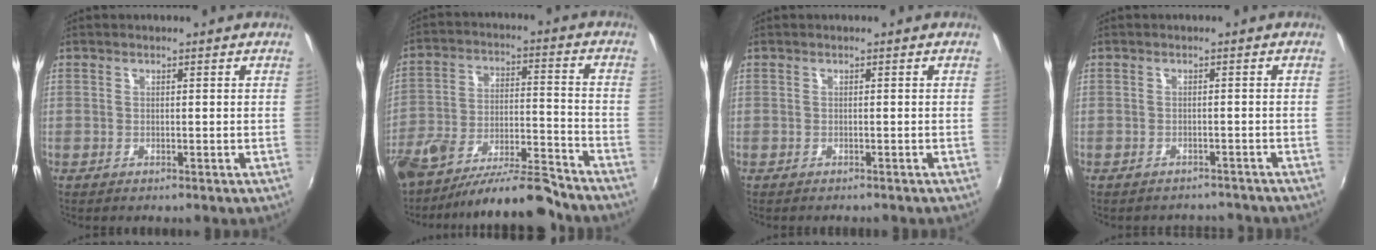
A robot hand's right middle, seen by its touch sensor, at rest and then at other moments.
{"total": 15.8, "force": [-12.9, 3.6, 8.4], "torque": [-0.172, -0.024, -0.209]}
{"total": 0.7, "force": [-0.6, 0.1, 0.2], "torque": [-0.004, -0.001, -0.009]}
{"total": 4.8, "force": [-4.4, 1.9, 0.7], "torque": [-0.014, -0.001, -0.053]}